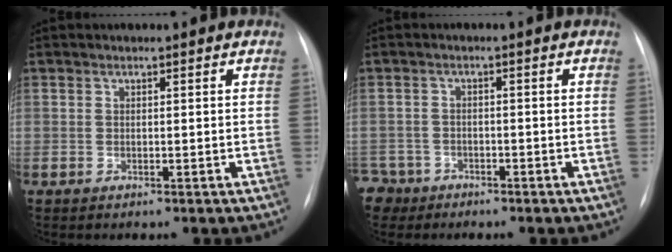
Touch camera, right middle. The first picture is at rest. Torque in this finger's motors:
{"motor_torque": [1.01, -1.12, 0.34, 0.01]}